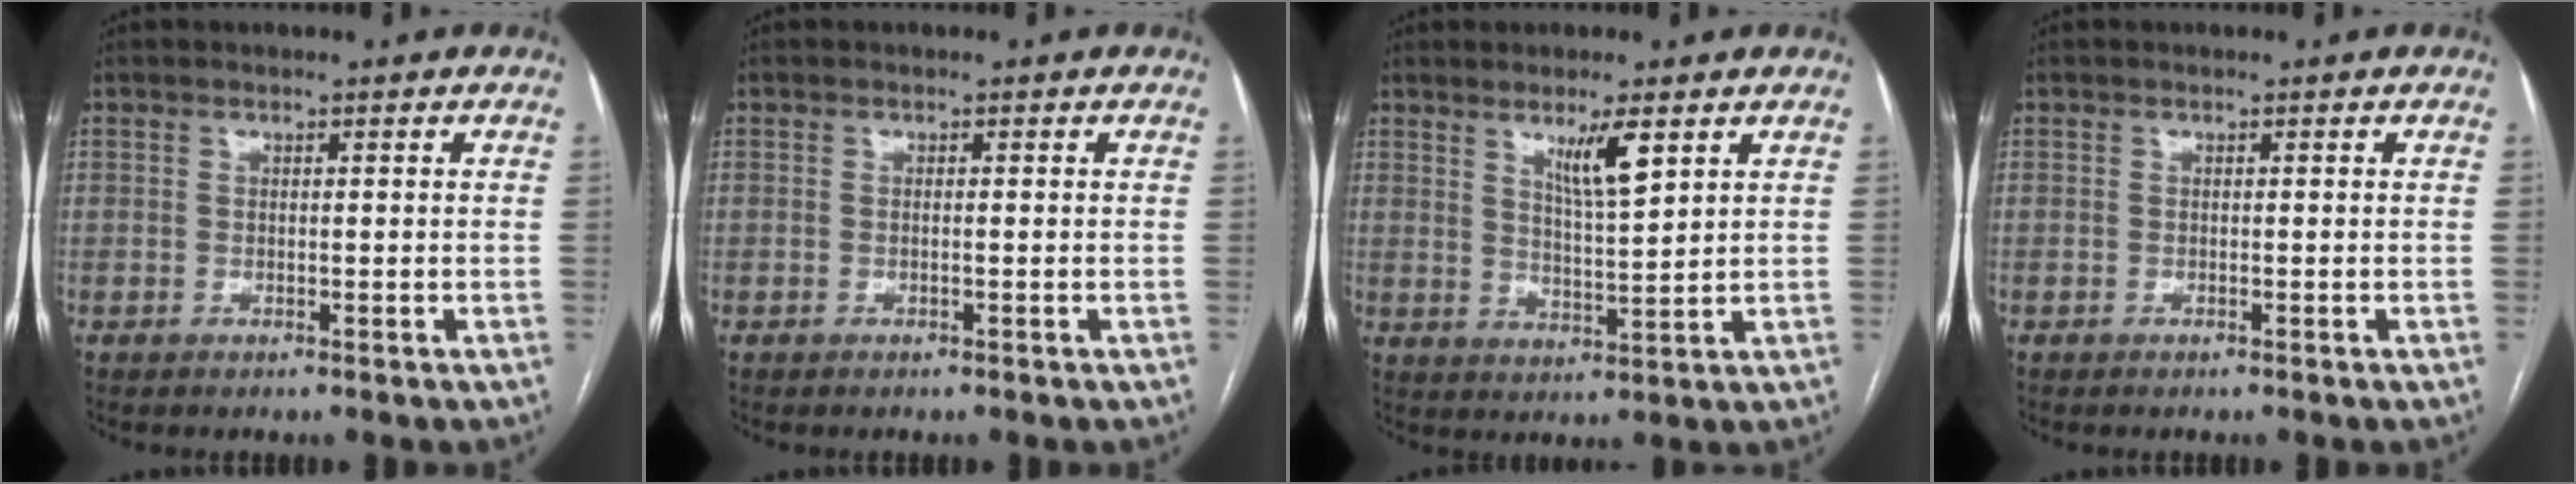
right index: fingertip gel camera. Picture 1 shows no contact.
{"total": 0.0}
{"total": 5.6, "force": [3.2, 0.2, 4.6], "torque": [-0.082, -0.012, 0.059]}
{"total": 0.0}